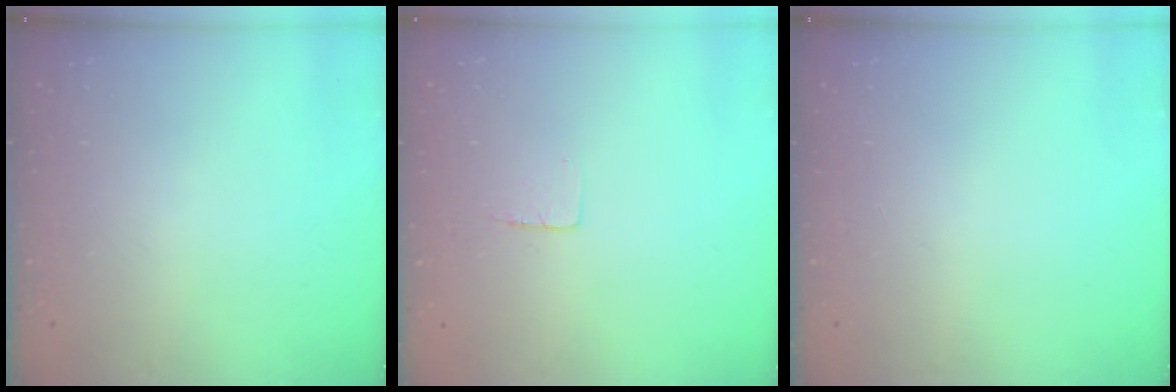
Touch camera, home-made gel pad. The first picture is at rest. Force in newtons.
{"total": 3.5, "press": 3.5, "slide": 0.3}
{"total": 0.0}